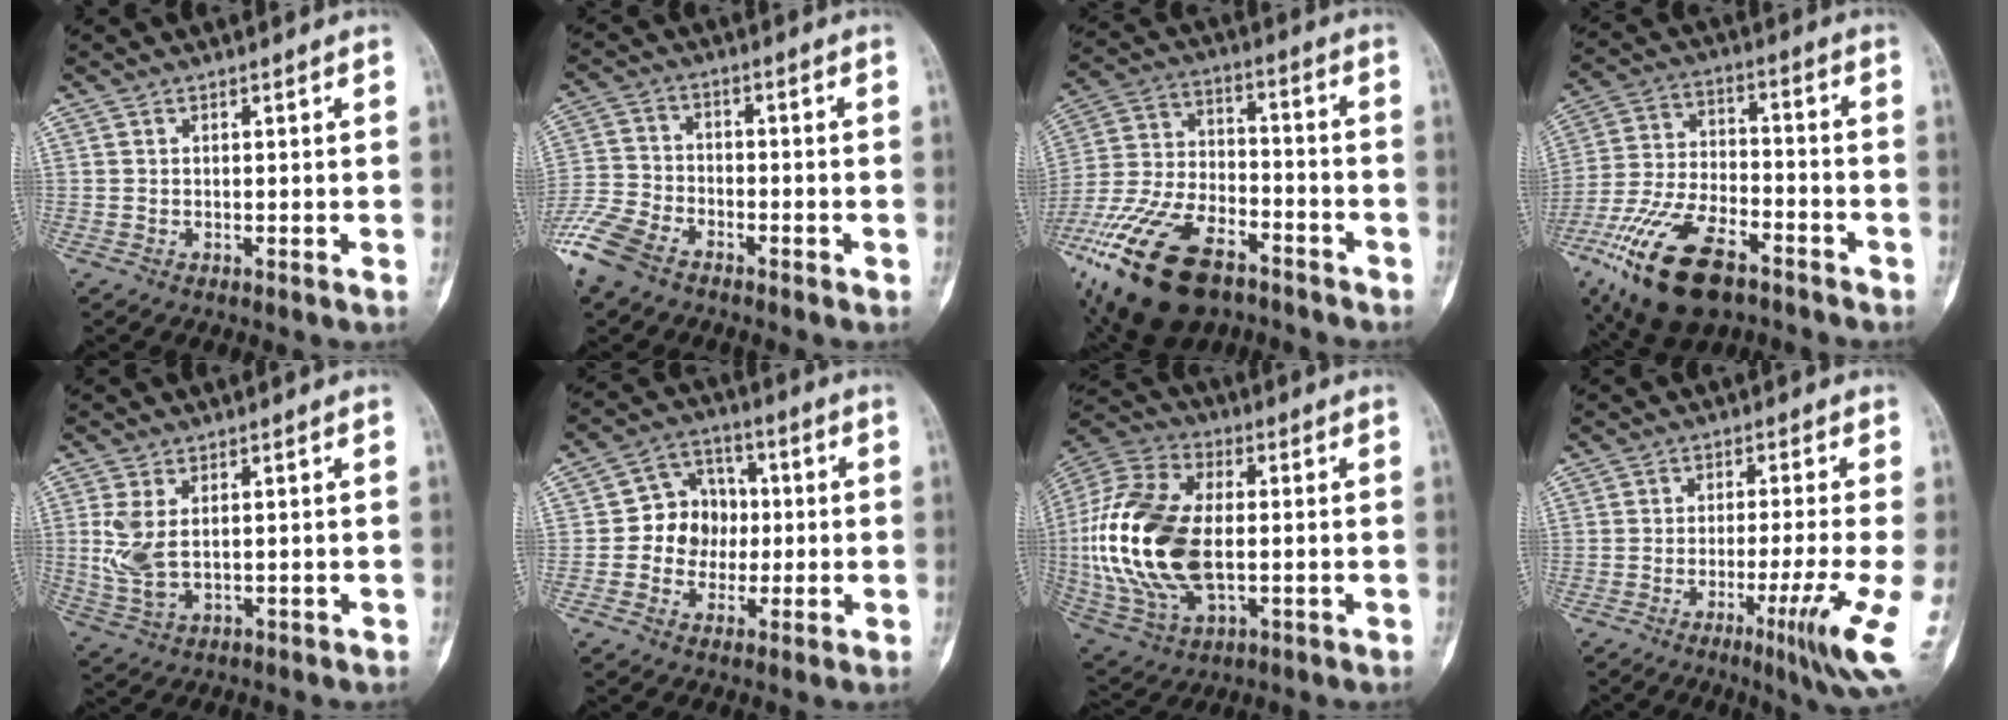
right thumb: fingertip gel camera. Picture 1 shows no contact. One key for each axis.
{"total": 10.6, "fx": -7.2, "fy": 5.6, "fz": 5.4, "tx": -0.119, "ty": 0.010, "tz": -0.149}
{"total": 24.3, "fx": -14.5, "fy": 12.3, "fz": 15.1, "tx": -0.346, "ty": 0.035, "tz": -0.265}
{"total": 20.1, "fx": -11.8, "fy": 9.3, "fz": 13.4, "tx": -0.267, "ty": 0.037, "tz": -0.214}
{"total": 6.5, "fx": 0.9, "fy": 3.9, "fz": 5.2, "tx": -0.114, "ty": -0.006, "tz": 0.027}
{"total": 10.0, "fx": -0.5, "fy": 8.6, "fz": 4.9, "tx": -0.024, "ty": 0.026, "tz": -0.017}
{"total": 24.2, "fx": -0.6, "fy": 13.9, "fz": 19.8, "tx": -0.421, "ty": 0.000, "tz": -0.004}
{"total": 9.7, "fx": -3.2, "fy": -0.3, "fz": 9.1, "tx": -0.141, "ty": -0.014, "tz": -0.052}